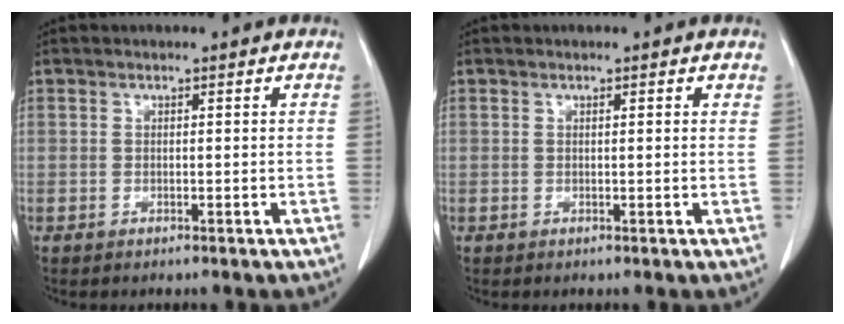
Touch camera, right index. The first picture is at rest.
{"total": 0.9, "force": [0.6, 0.1, 0.7], "torque": [-0.011, 0.002, 0.008]}